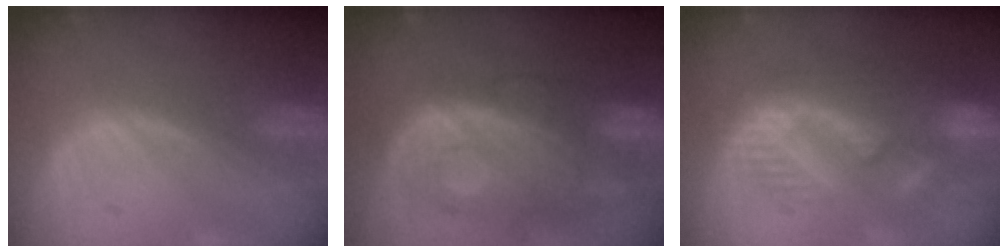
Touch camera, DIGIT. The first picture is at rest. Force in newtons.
{"total": 11.1, "press": 9.7, "slide": 5.5}
{"total": 10.9, "press": 9.6, "slide": 5.1}